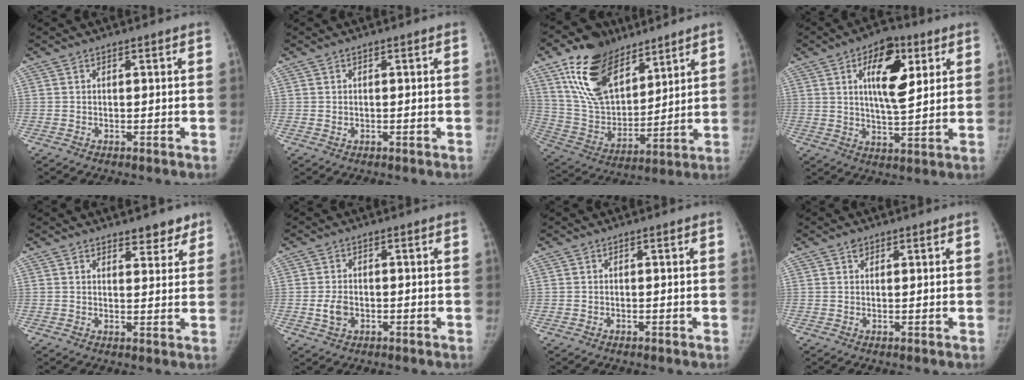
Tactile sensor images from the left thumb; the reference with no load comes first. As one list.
[{"total": 0.9, "force": [0.0, 0.7, 0.4], "torque": [-0.005, 0.000, 0.000]}, {"total": 20.8, "force": [12.9, 11.7, 11.4], "torque": [-0.163, -0.049, 0.246]}, {"total": 12.1, "force": [4.3, 5.6, 9.9], "torque": [-0.125, -0.019, 0.065]}, {"total": 4.3, "force": [3.4, 2.3, 1.6], "torque": [0.015, -0.020, 0.045]}, {"total": 3.7, "force": [-0.8, 2.7, 2.4], "torque": [-0.040, 0.002, -0.013]}, {"total": 0.0}, {"total": 1.4, "force": [0.8, 1.1, 0.4], "torque": [0.006, -0.004, 0.010]}]